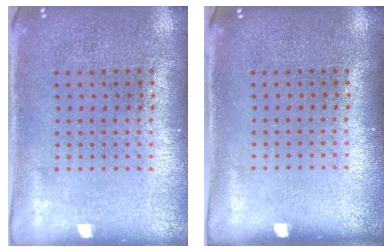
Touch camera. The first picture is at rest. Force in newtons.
{"total": 0.0}